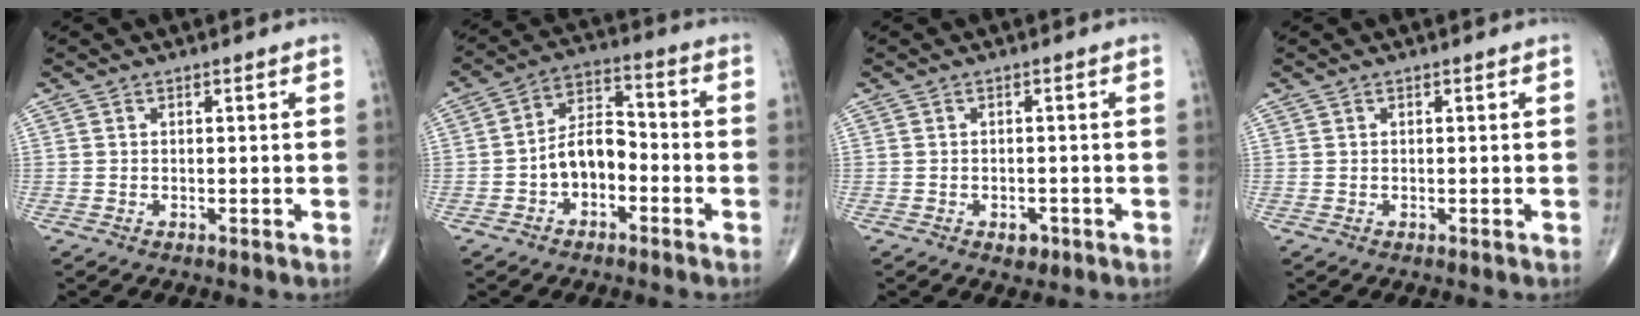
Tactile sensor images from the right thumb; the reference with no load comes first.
{"total": 8.5, "force": [-2.7, 5.4, 6.0], "torque": [-0.084, 0.043, -0.060]}
{"total": 2.1, "force": [-1.2, 1.4, 1.1], "torque": [-0.008, 0.001, -0.013]}
{"total": 0.0}